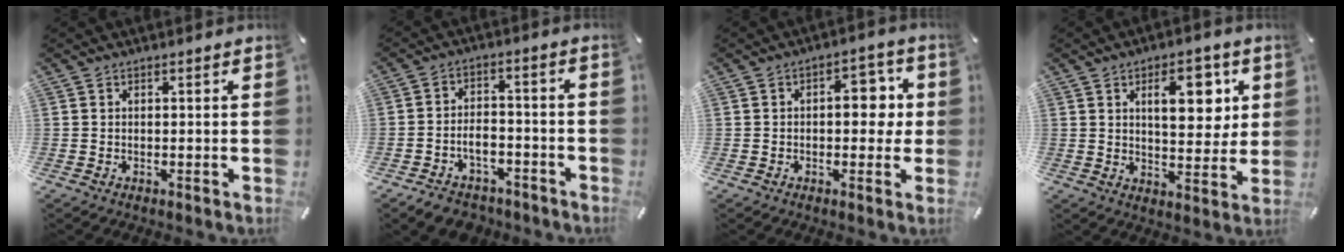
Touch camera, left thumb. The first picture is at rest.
{"total": 7.2, "force": [-4.6, 4.5, 3.3], "torque": [-0.059, 0.028, -0.083]}
{"total": 8.1, "force": [0.6, 4.8, 6.5], "torque": [-0.077, 0.001, 0.000]}
{"total": 12.3, "force": [4.7, 6.3, 9.5], "torque": [-0.122, -0.009, 0.073]}